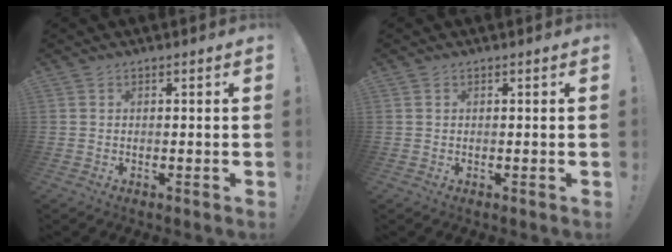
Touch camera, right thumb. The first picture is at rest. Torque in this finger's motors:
{"motor_torque": [-0.10, -0.19, -0.42, 0.13, -0.03]}